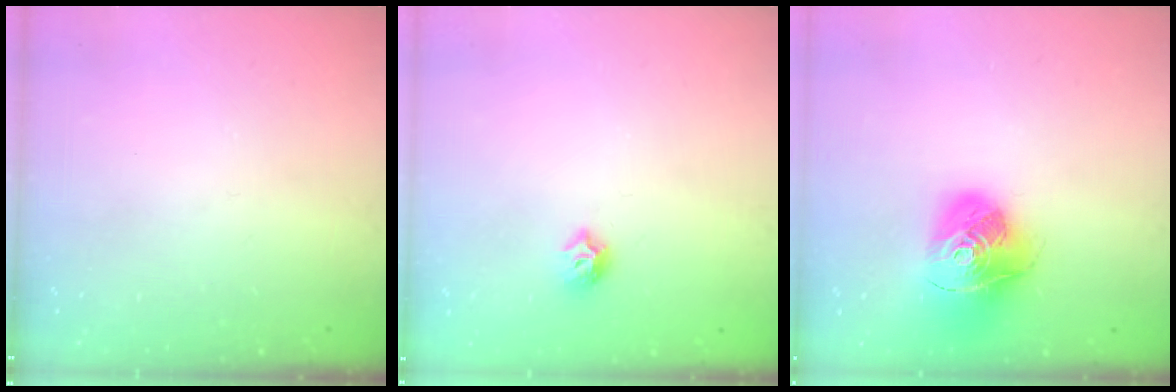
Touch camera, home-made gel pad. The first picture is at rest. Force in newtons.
{"total": 6.3, "press": 6.3, "slide": 0.8}
{"total": 16.4, "press": 16.3, "slide": 1.8}